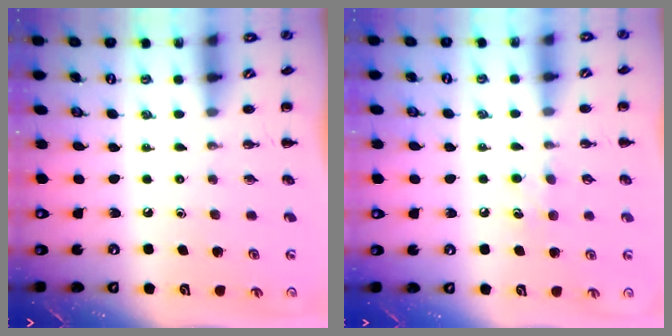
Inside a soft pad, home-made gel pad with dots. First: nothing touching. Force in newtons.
{"total": 5.6, "press": 5.4, "slide": 1.5}